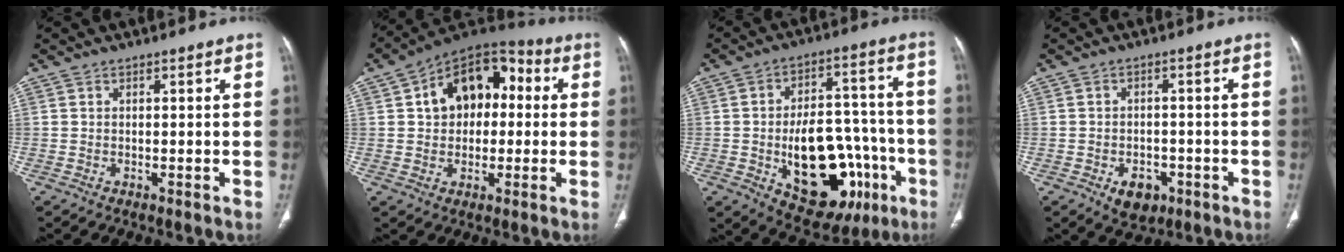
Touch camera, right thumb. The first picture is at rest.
{"total": 15.4, "force": [2.5, 10.4, 11.1], "torque": [-0.126, 0.037, 0.029]}
{"total": 23.0, "force": [-7.2, 13.0, 17.6], "torque": [-0.225, 0.038, -0.083]}
{"total": 5.6, "force": [-2.6, 3.8, 3.2], "torque": [-0.031, 0.011, -0.030]}